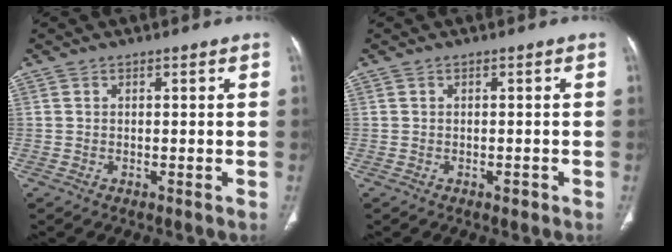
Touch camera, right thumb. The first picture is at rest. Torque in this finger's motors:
{"motor_torque": [0.34, -0.04, 0.16, -0.58, 0.09]}